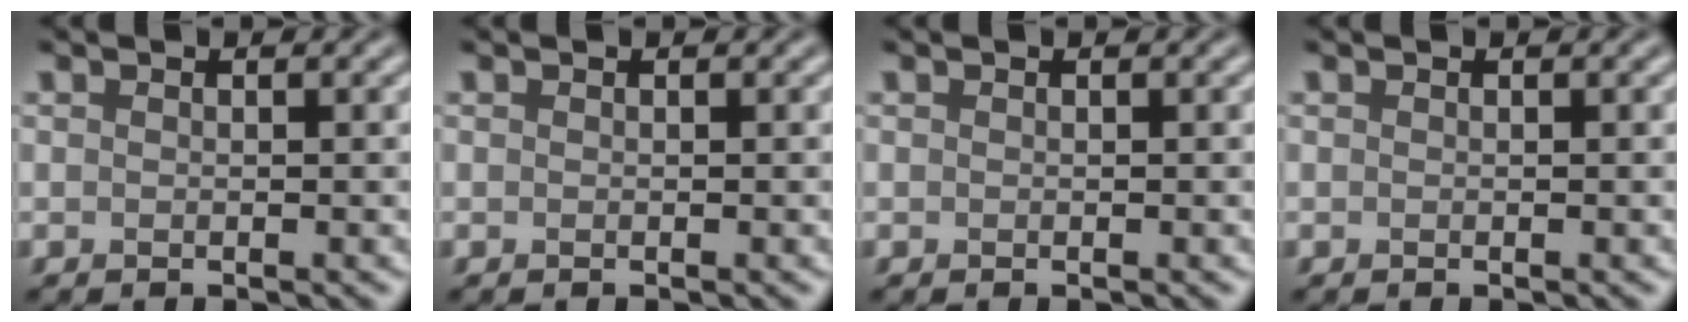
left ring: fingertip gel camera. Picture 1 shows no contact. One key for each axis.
{"total": 0.0}
{"total": 0.0}
{"total": 0.0}